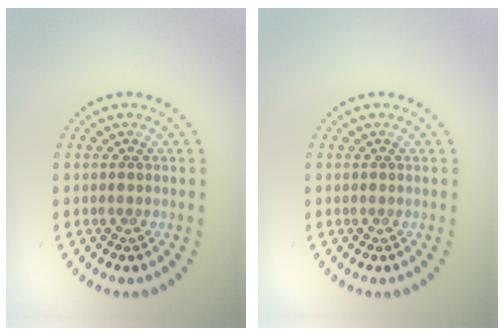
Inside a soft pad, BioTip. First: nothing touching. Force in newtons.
{"total": 0.0}